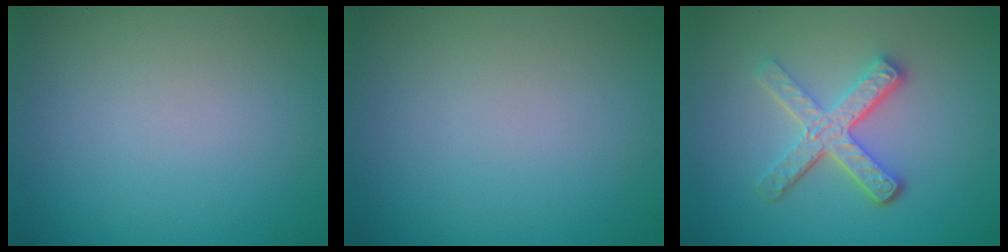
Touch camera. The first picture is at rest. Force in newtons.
{"total": 0.0}
{"total": 4.5, "press": 3.3, "slide": 3.0}